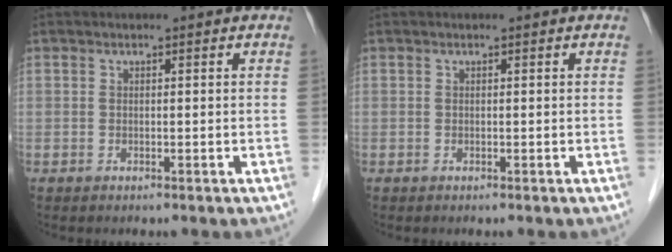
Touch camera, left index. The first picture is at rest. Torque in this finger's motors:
{"motor_torque": [0.00, 0.00, 0.00, 0.00]}